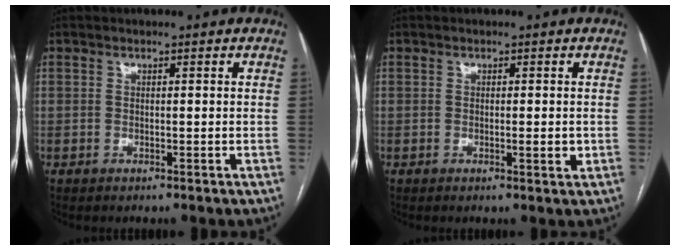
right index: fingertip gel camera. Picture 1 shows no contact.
{"total": 1.6, "force": [-0.2, 0.3, 1.5], "torque": [-0.022, -0.002, -0.002]}